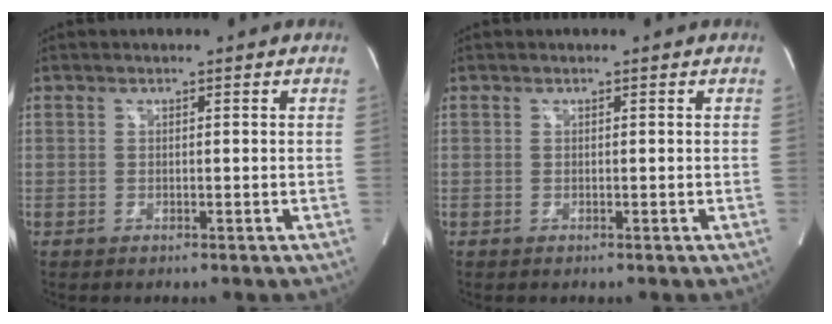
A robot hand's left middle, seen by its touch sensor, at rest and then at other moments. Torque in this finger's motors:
{"motor_torque": [0.00, 0.00, 0.04, 0.00]}